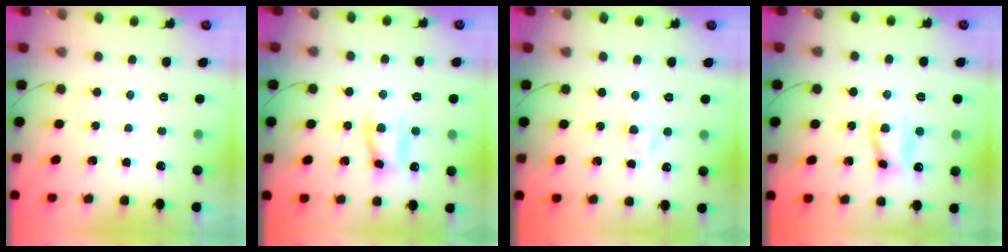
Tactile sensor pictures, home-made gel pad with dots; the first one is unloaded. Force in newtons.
{"total": 7.8, "press": 7.8, "slide": 0.8}
{"total": 3.0, "press": 2.7, "slide": 1.2}
{"total": 7.4, "press": 7.4, "slide": 0.2}